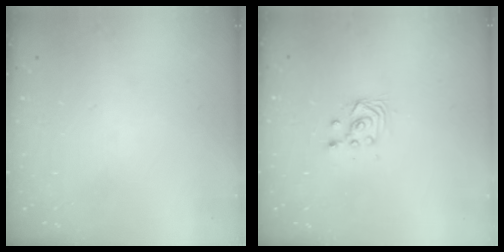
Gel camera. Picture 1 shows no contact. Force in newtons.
{"total": 3.3, "press": 3.1, "slide": 1.1}